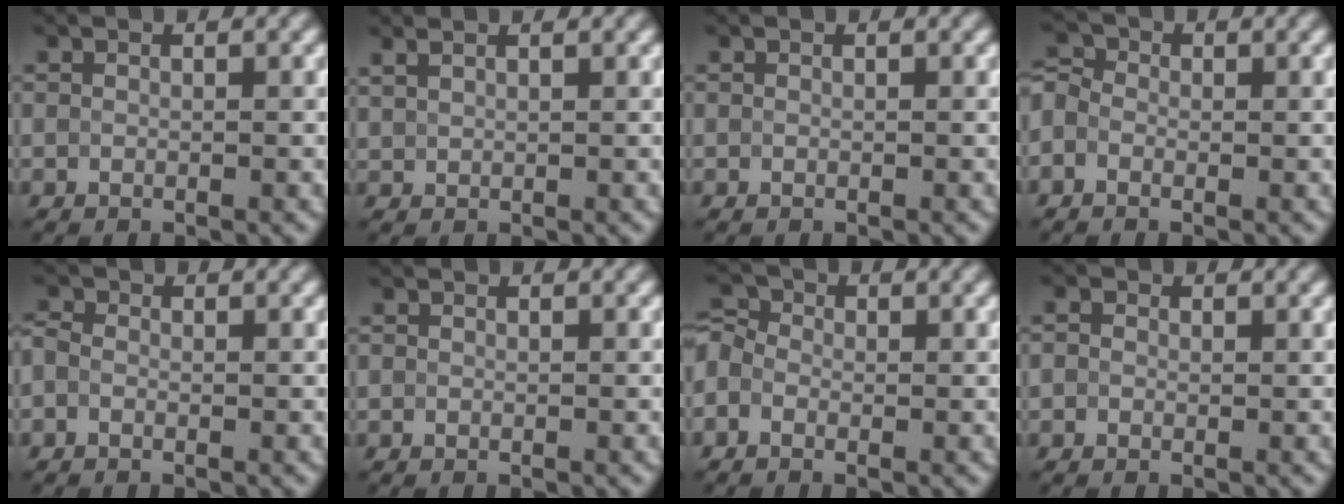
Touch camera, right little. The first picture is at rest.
{"total": 1.9, "force": [1.6, 0.6, 0.8], "torque": [-0.018, 0.007, 0.026]}
{"total": 0.0}
{"total": 2.3, "force": [-0.4, 2.0, 1.1], "torque": [-0.018, 0.011, -0.026]}
{"total": 1.1, "force": [-0.3, 0.9, 0.6], "torque": [-0.020, -0.002, -0.016]}
{"total": 0.0}
{"total": 2.7, "force": [-0.5, 2.3, 1.4], "torque": [-0.022, 0.015, -0.027]}
{"total": 0.8, "force": [0.2, 0.7, 0.4], "torque": [-0.006, -0.003, -0.004]}